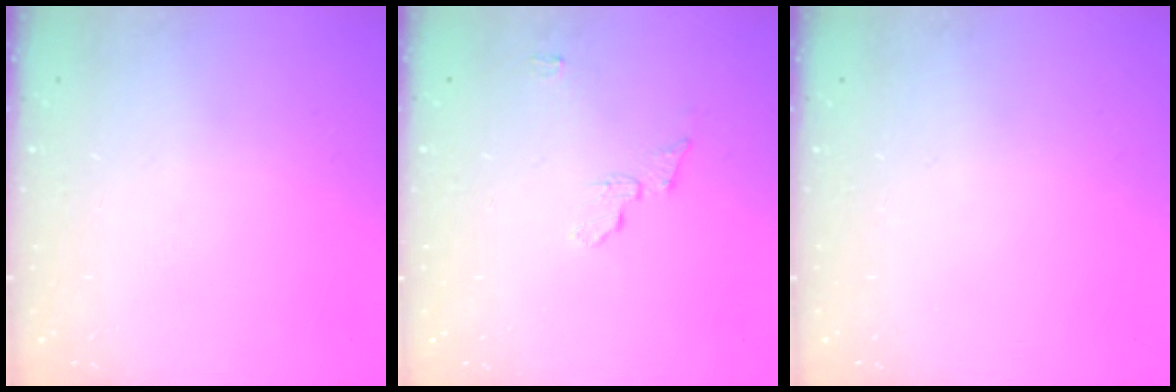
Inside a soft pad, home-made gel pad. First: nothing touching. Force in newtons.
{"total": 5.6, "press": 5.6, "slide": 0.4}
{"total": 0.0}